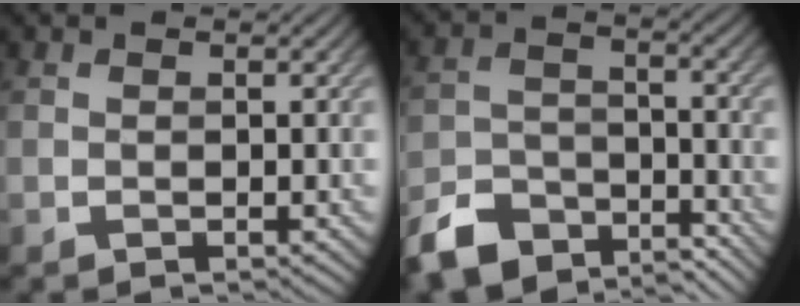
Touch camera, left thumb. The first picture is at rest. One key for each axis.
{"total": 9.3, "fx": -7.8, "fy": 3.9, "fz": 3.5, "tx": -0.074, "ty": -0.012, "tz": -0.145}